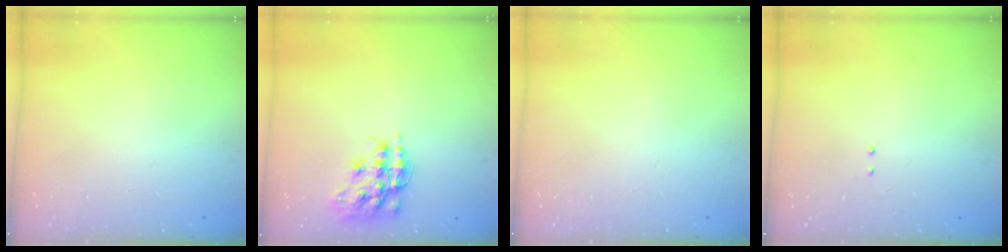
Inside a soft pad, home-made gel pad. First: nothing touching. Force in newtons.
{"total": 15.9, "press": 15.9, "slide": 0.9}
{"total": 0.0}
{"total": 2.1, "press": 2.0, "slide": 0.6}